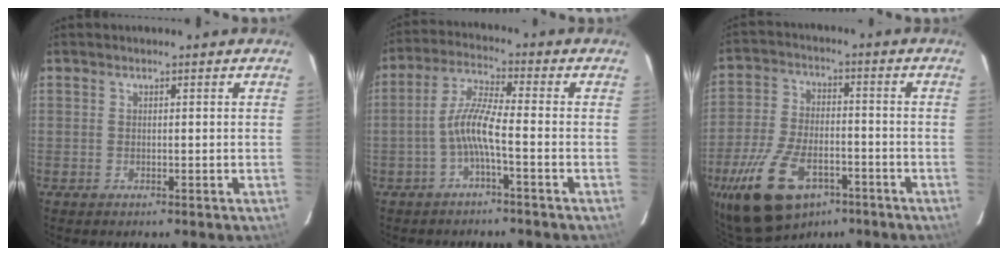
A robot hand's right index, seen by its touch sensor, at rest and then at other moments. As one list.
[{"total": 6.2, "force": [-2.4, 0.3, 5.7], "torque": [-0.131, 0.014, -0.046]}, {"total": 16.8, "force": [-9.6, 8.9, 10.5], "torque": [-0.235, -0.022, -0.168]}]